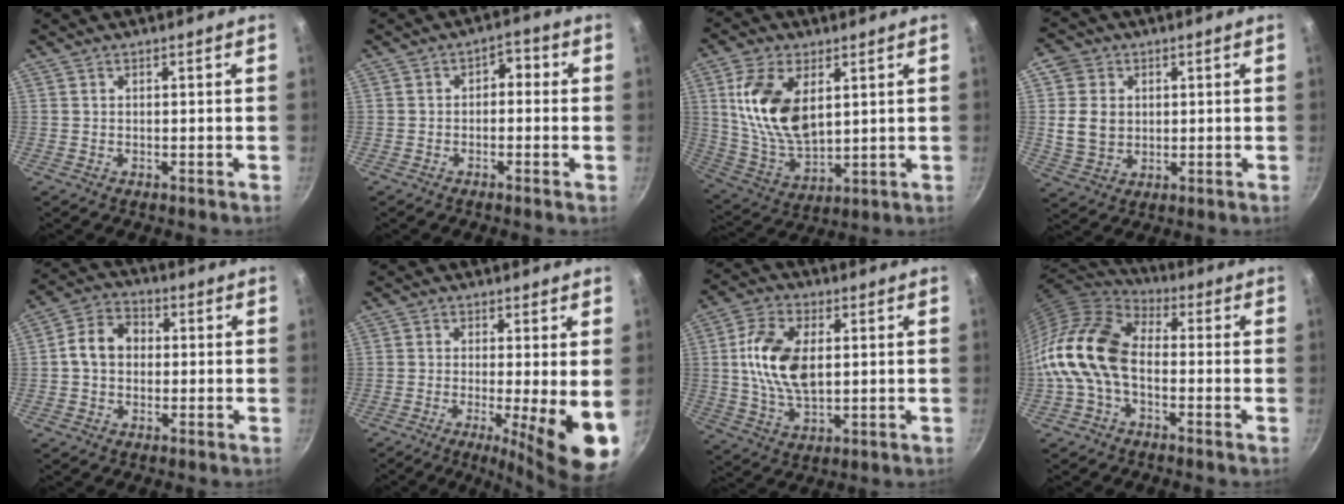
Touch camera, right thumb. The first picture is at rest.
{"total": 3.2, "force": [-0.4, 2.1, 2.4], "torque": [-0.017, 0.014, -0.015]}
{"total": 15.3, "force": [4.2, 8.6, 11.9], "torque": [-0.216, -0.024, 0.093]}
{"total": 8.5, "force": [1.0, 7.2, 4.4], "torque": [-0.052, -0.004, 0.019]}
{"total": 7.8, "force": [0.2, 6.1, 4.8], "torque": [-0.063, 0.021, -0.012]}
{"total": 11.2, "force": [-2.2, 1.8, 10.8], "torque": [-0.149, -0.015, -0.030]}
{"total": 12.7, "force": [1.6, 7.3, 10.2], "torque": [-0.184, 0.005, 0.028]}
{"total": 14.3, "force": [-2.6, 9.0, 10.8], "torque": [-0.197, 0.035, -0.073]}